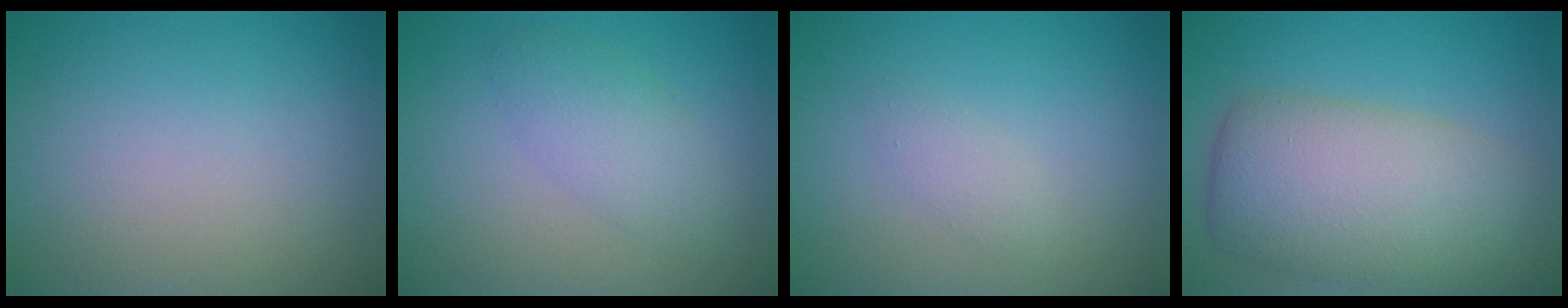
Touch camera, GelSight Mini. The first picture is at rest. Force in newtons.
{"total": 2.9, "press": 2.9, "slide": 0.1}
{"total": 1.2, "press": 1.2, "slide": 0.0}
{"total": 9.7, "press": 9.7, "slide": 0.4}